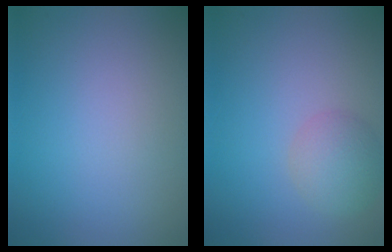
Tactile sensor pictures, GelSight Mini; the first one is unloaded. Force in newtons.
{"total": 2.9, "press": 2.9, "slide": 0.2}